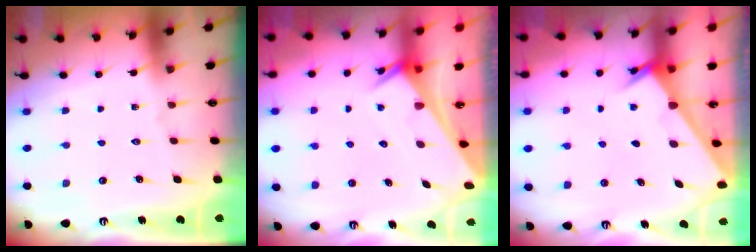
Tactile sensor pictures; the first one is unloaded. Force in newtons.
{"total": 2.7, "press": 2.7, "slide": 0.1}
{"total": 2.1, "press": 2.1, "slide": 0.2}